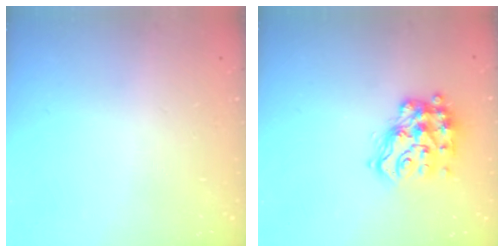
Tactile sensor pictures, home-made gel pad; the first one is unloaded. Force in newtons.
{"total": 15.2, "press": 15.2, "slide": 0.9}